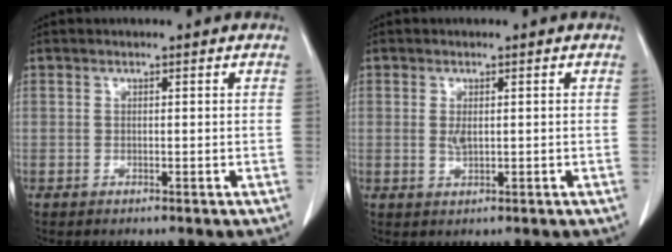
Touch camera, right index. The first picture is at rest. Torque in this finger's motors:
{"motor_torque": [0.11, 0.06, 0.03, 0.03]}